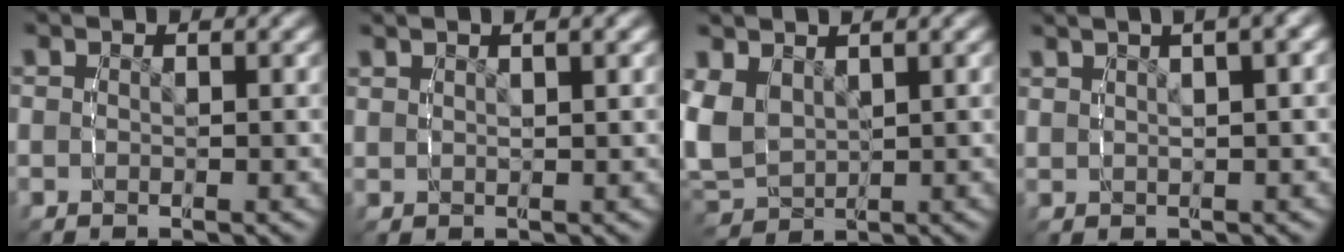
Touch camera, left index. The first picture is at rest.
{"total": 1.9, "force": [1.4, 0.0, 1.3], "torque": [-0.013, 0.007, 0.030]}
{"total": 5.7, "force": [0.9, 4.9, 2.7], "torque": [-0.098, -0.028, 0.034]}
{"total": 6.5, "force": [3.6, 2.1, 5.0], "torque": [-0.050, 0.030, 0.056]}